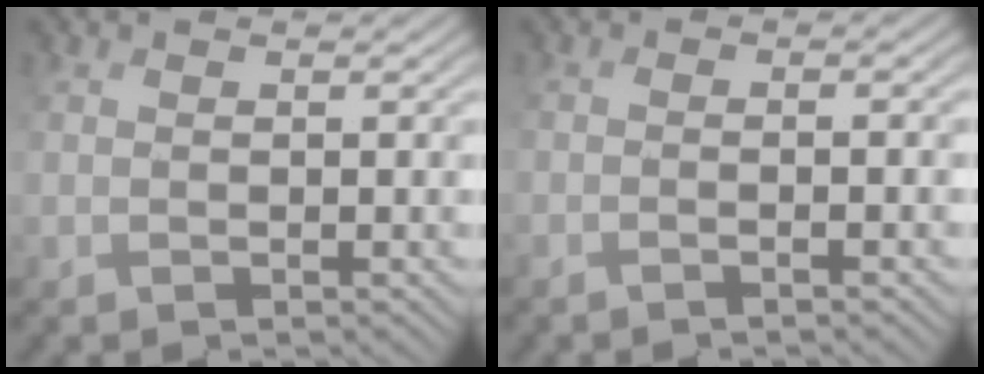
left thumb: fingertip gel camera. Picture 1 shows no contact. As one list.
[{"total": 3.0, "force": [-1.0, 0.9, 2.6], "torque": [-0.030, -0.005, -0.022]}]